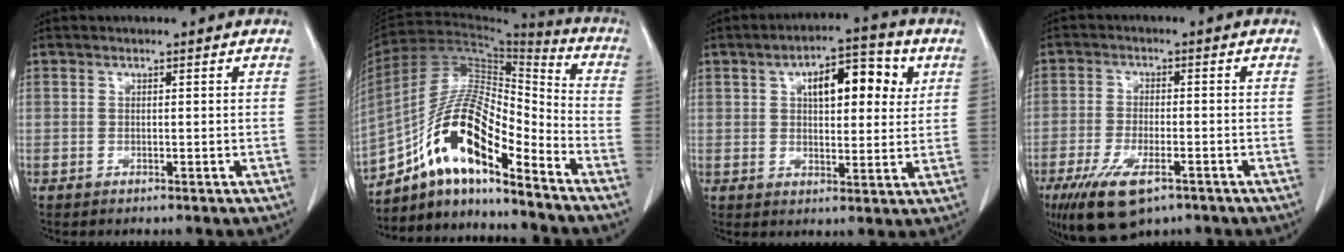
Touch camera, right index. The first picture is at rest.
{"total": 16.0, "force": [-10.0, 3.8, 11.9], "torque": [-0.224, 0.028, -0.176]}
{"total": 10.2, "force": [3.6, 4.3, 8.6], "torque": [-0.123, 0.021, 0.052]}
{"total": 10.0, "force": [-6.0, 3.5, 7.2], "torque": [-0.134, -0.019, -0.098]}